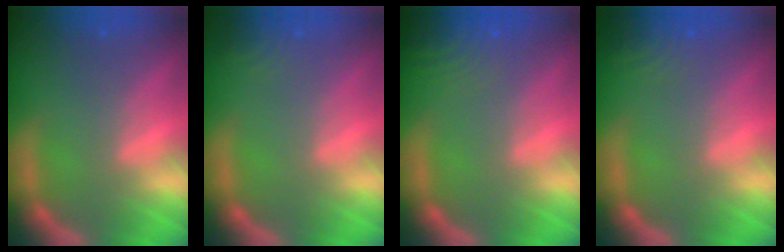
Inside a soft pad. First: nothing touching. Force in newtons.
{"total": 2.4}
{"total": 6.5}
{"total": 3.5}